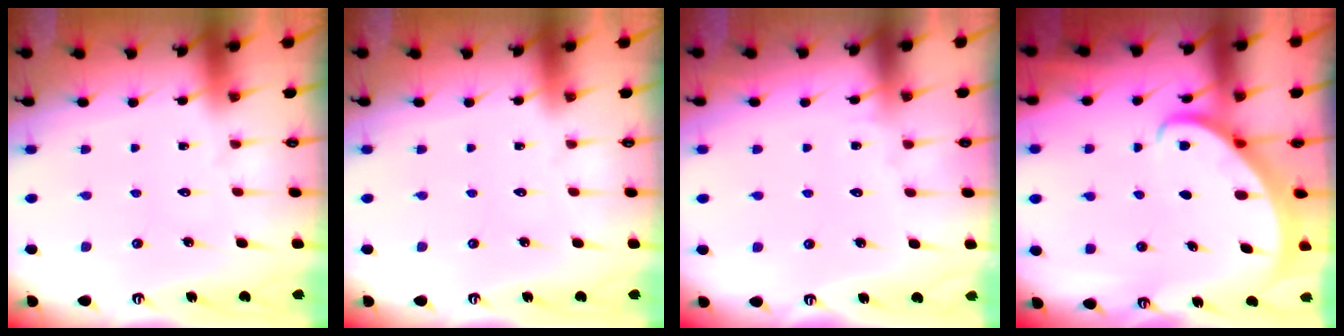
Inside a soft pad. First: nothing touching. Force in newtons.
{"total": 0.0}
{"total": 3.4, "press": 3.4, "slide": 0.4}
{"total": 2.8, "press": 2.7, "slide": 0.3}